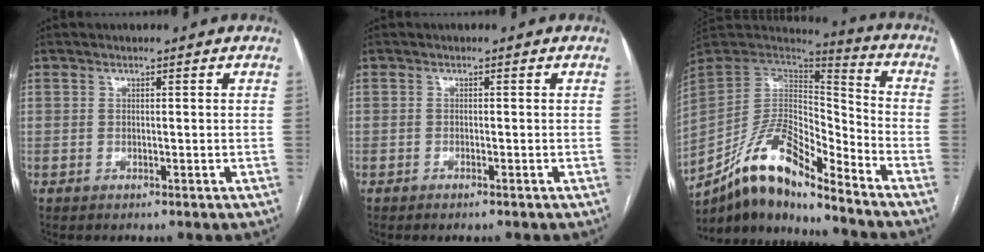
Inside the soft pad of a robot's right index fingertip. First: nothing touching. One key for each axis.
{"total": 0.9, "fx": -0.7, "fy": 0.0, "fz": 0.5, "tx": -0.011, "ty": -0.001, "tz": -0.010}
{"total": 14.5, "fx": -11.7, "fy": 3.8, "fz": 7.6, "tx": -0.144, "ty": 0.029, "tz": -0.217}